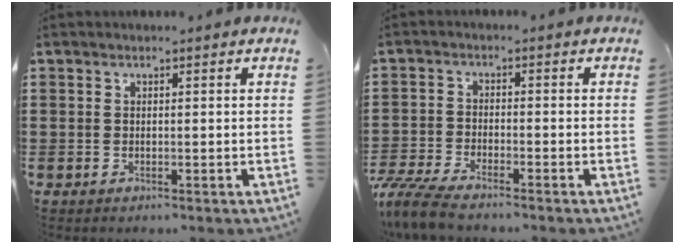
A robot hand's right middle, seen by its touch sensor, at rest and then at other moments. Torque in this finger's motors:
{"motor_torque": [1.74, -0.40, 0.74, 0.21]}